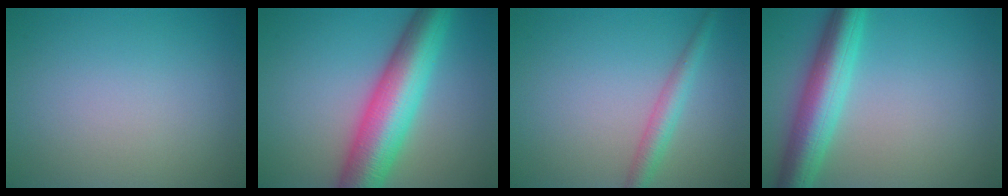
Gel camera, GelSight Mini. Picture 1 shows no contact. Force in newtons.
{"total": 9.8, "press": 9.8, "slide": 0.2}
{"total": 2.5, "press": 2.5, "slide": 0.0}
{"total": 6.7, "press": 6.7, "slide": 0.3}